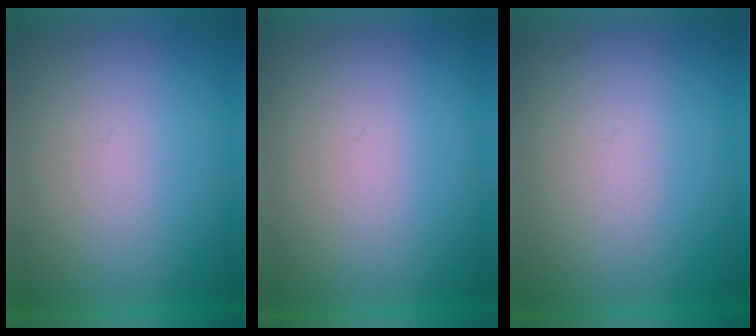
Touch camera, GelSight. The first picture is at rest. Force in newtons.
{"total": 1.2}
{"total": 3.2}